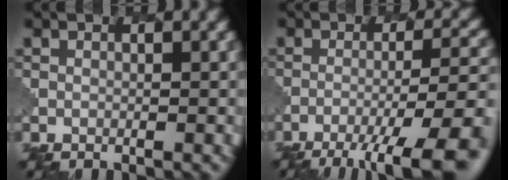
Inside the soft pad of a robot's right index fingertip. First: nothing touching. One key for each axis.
{"total": 8.5, "fx": -5.8, "fy": 1.7, "fz": 6.0, "tx": -0.101, "ty": 0.001, "tz": -0.092}